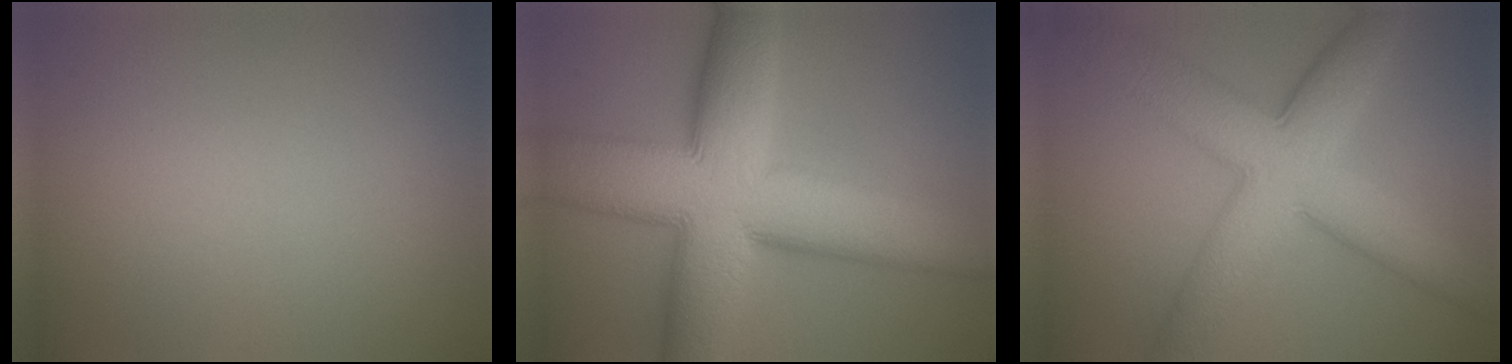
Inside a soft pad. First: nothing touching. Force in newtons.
{"total": 14.8, "press": 14.8, "slide": 0.5}
{"total": 9.4, "press": 9.4, "slide": 0.1}